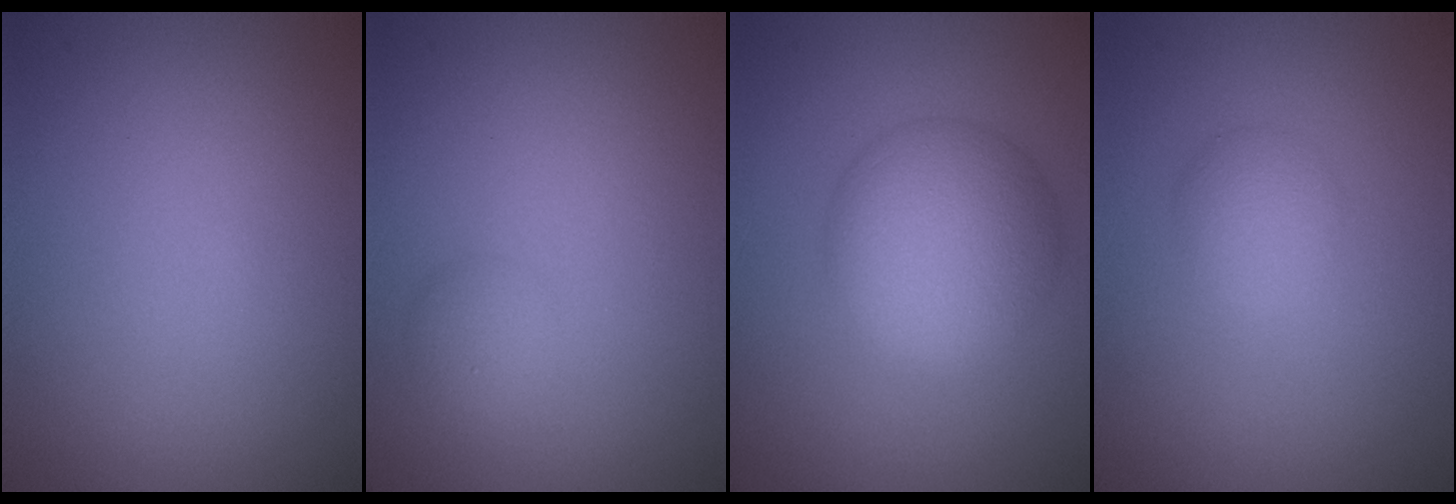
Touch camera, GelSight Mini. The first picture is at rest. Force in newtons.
{"total": 1.2, "press": 1.2, "slide": 0.1}
{"total": 6.6, "press": 6.6, "slide": 0.3}
{"total": 2.0, "press": 2.0, "slide": 0.0}